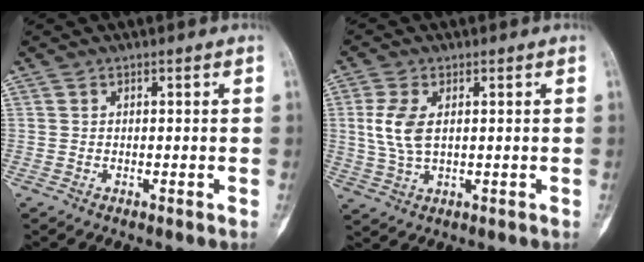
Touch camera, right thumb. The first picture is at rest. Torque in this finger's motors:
{"motor_torque": [1.43, 0.74, 0.94, -0.19, 0.19]}